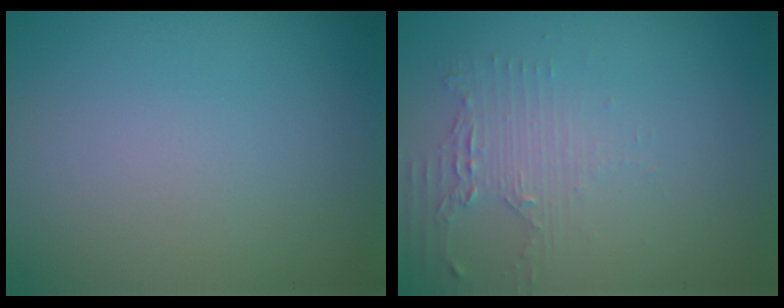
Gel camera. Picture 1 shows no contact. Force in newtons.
{"total": 2.1, "press": 1.6, "slide": 1.4}